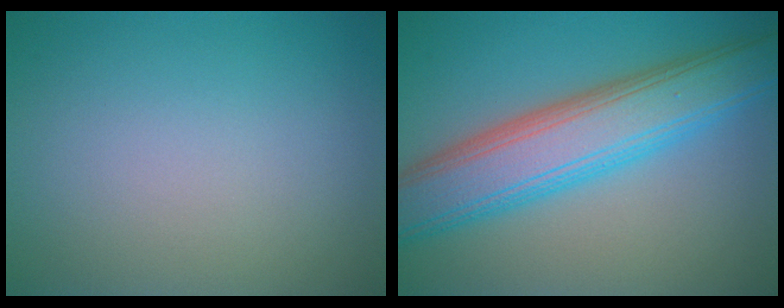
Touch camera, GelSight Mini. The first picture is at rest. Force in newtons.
{"total": 8.6, "press": 8.6, "slide": 0.6}